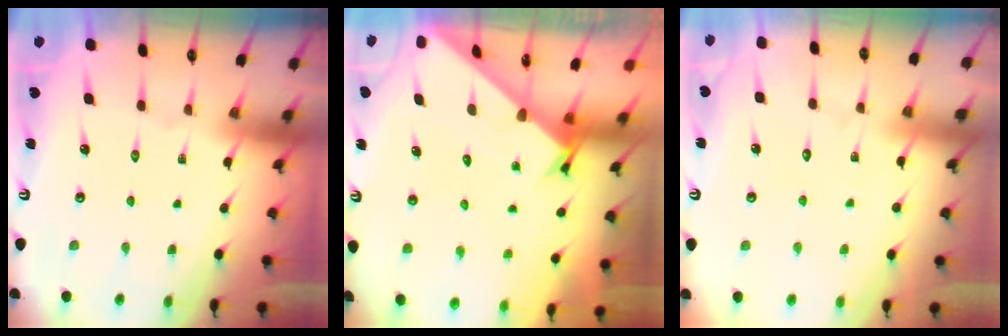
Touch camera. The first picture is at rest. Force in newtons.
{"total": 1.7, "press": 1.7, "slide": 0.1}
{"total": 2.7, "press": 2.7, "slide": 0.2}